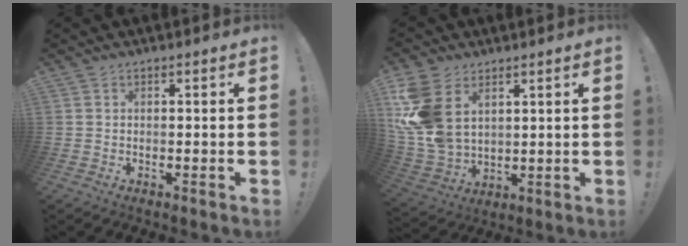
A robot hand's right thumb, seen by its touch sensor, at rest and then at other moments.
{"total": 15.3, "force": [5.2, 10.6, 9.8], "torque": [-0.207, -0.027, 0.100]}